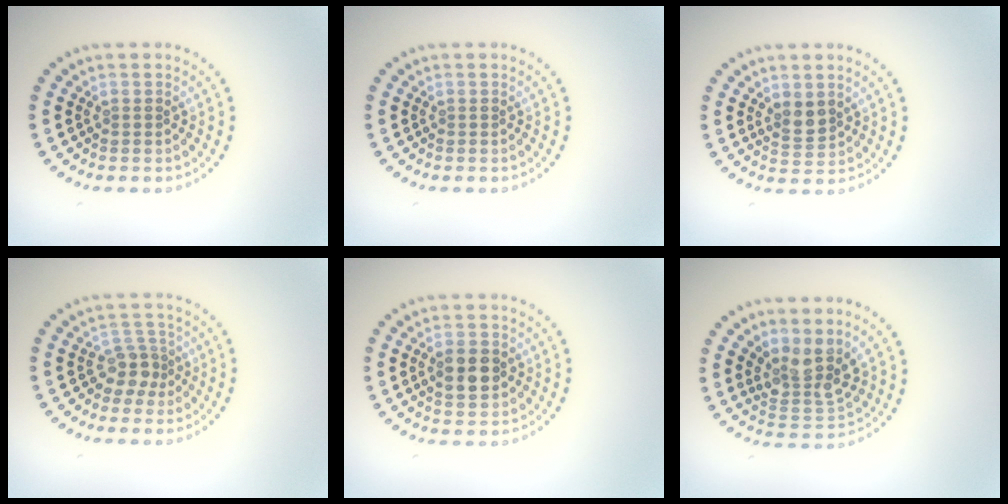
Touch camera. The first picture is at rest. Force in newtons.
{"total": 0.0}
{"total": 2.0, "press": 1.8, "slide": 0.9}
{"total": 2.4, "press": 1.9, "slide": 1.6}
{"total": 3.6, "press": 3.6, "slide": 0.2}
{"total": 3.7, "press": 3.1, "slide": 1.9}